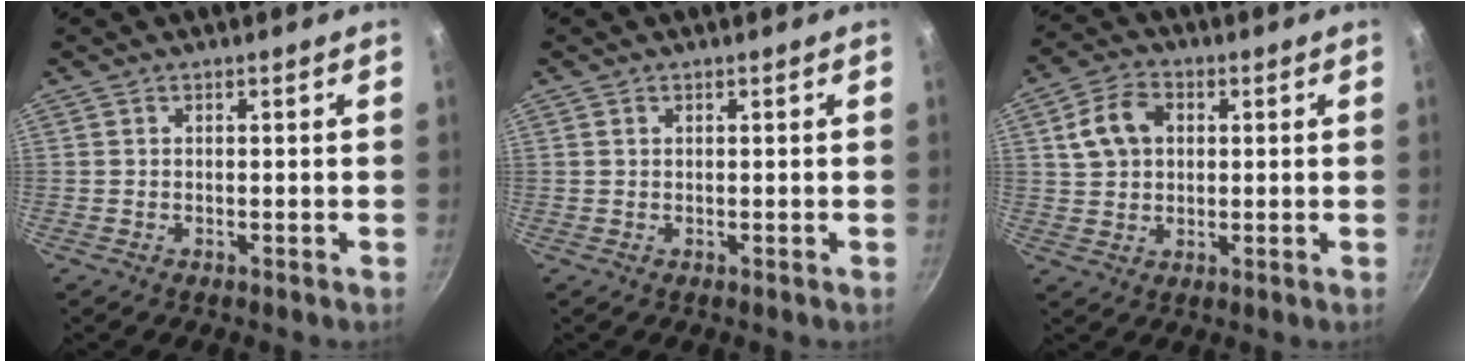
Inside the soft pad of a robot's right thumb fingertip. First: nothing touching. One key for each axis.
{"total": 0.5, "fx": 0.2, "fy": 0.4, "fz": 0.2, "tx": -0.003, "ty": 0.002, "tz": 0.003}
{"total": 8.6, "fx": 2.0, "fy": 6.5, "fz": 5.3, "tx": -0.083, "ty": 0.013, "tz": 0.030}